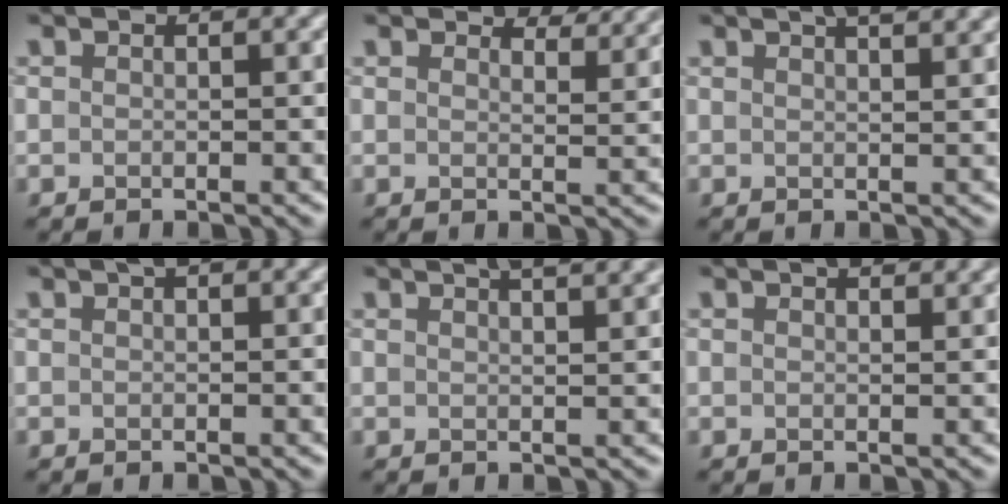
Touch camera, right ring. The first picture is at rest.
{"total": 3.8, "force": [3.6, 0.7, 1.2], "torque": [-0.026, -0.001, 0.042]}
{"total": 4.7, "force": [3.3, 1.9, 2.9], "torque": [-0.006, 0.027, 0.011]}
{"total": 1.1, "force": [0.8, 0.3, 0.7], "torque": [-0.008, 0.001, 0.013]}
{"total": 5.2, "force": [3.7, 1.9, 3.1], "torque": [-0.010, 0.031, 0.018]}
{"total": 1.7, "force": [1.4, 0.4, 0.9], "torque": [-0.010, 0.000, 0.018]}